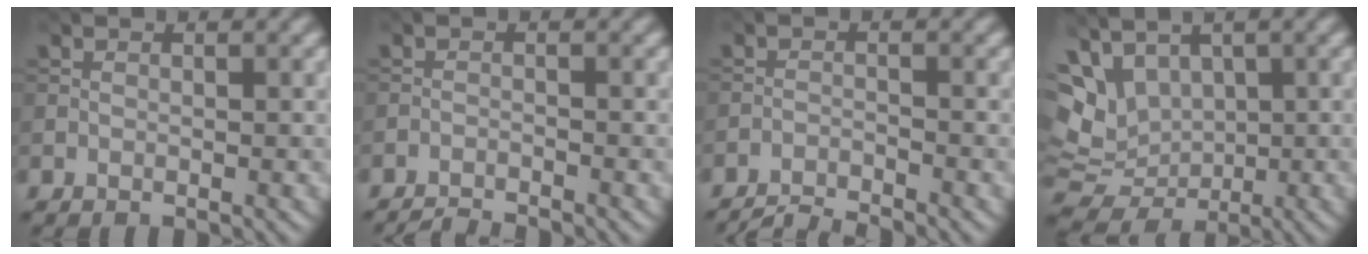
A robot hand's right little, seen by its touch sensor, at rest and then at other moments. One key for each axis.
{"total": 2.5, "fx": -2.4, "fy": 0.2, "fz": 0.7, "tx": -0.012, "ty": 0.000, "tz": -0.049}
{"total": 3.9, "fx": -3.7, "fy": 0.3, "fz": 1.1, "tx": -0.021, "ty": -0.006, "tz": -0.074}
{"total": 5.9, "fx": 2.0, "fy": 4.4, "fz": 3.4, "tx": -0.070, "ty": -0.006, "tz": 0.040}